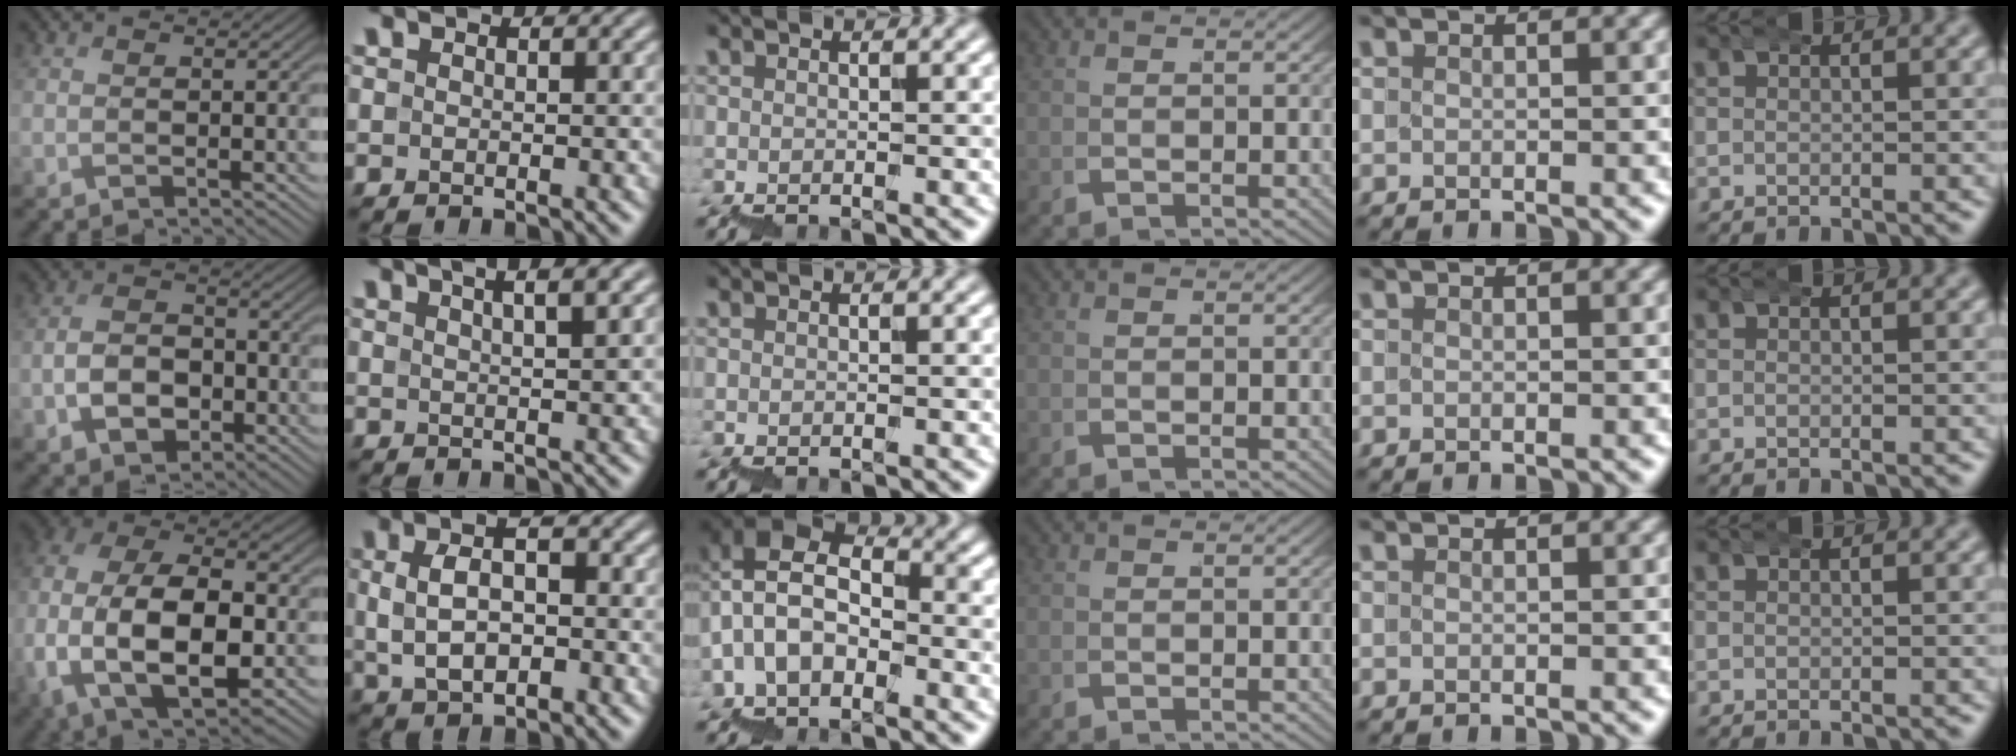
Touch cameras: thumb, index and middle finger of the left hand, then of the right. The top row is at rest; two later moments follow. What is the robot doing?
{"motion": "wrap", "object": "bubble wrap"}